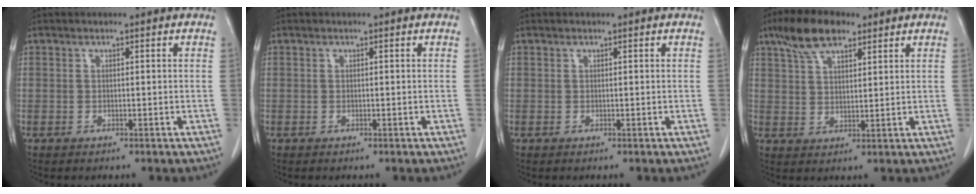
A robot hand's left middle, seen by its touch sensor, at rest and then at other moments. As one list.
[{"total": 0.0}, {"total": 0.0}, {"total": 8.1, "force": [5.5, 3.1, 5.1], "torque": [-0.101, 0.018, 0.104]}]